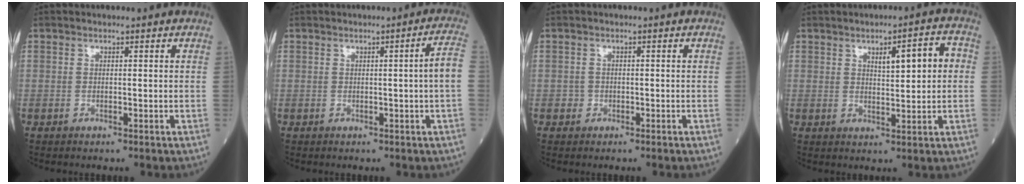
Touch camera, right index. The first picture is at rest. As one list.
[{"total": 3.8, "force": [-0.1, -0.8, 3.7], "torque": [-0.046, -0.001, -0.001]}, {"total": 0.9, "force": [-0.4, 0.9, 0.0], "torque": [0.001, 0.006, -0.009]}, {"total": 6.2, "force": [1.4, 1.4, 5.9], "torque": [-0.089, 0.017, 0.024]}]